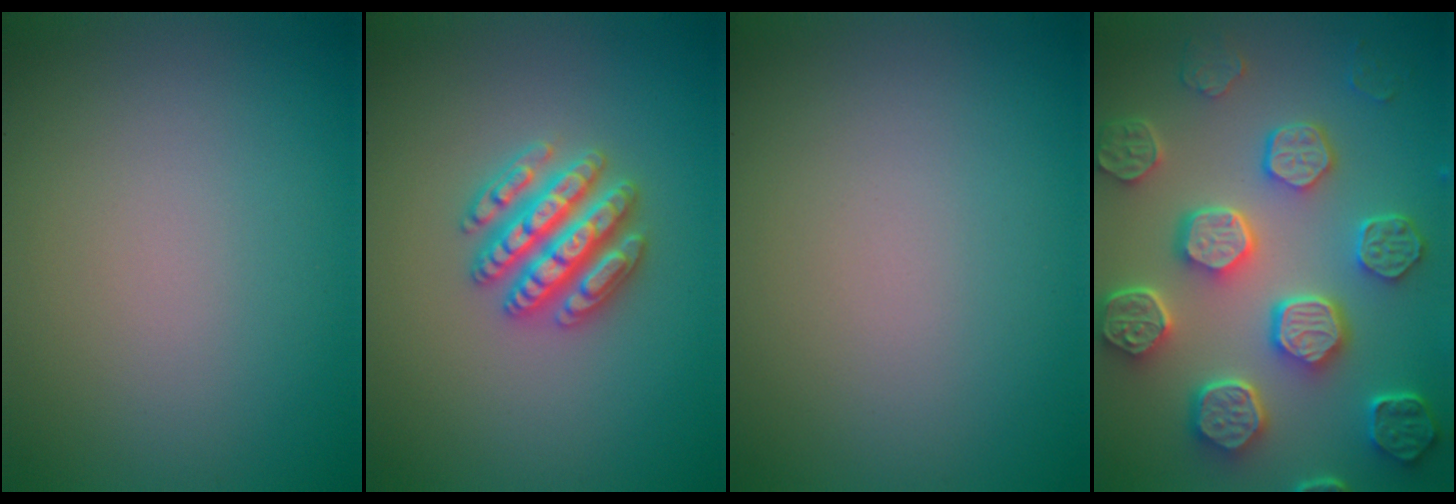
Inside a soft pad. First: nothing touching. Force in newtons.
{"total": 4.5, "press": 4.4, "slide": 0.8}
{"total": 0.0}
{"total": 8.8, "press": 6.7, "slide": 5.6}